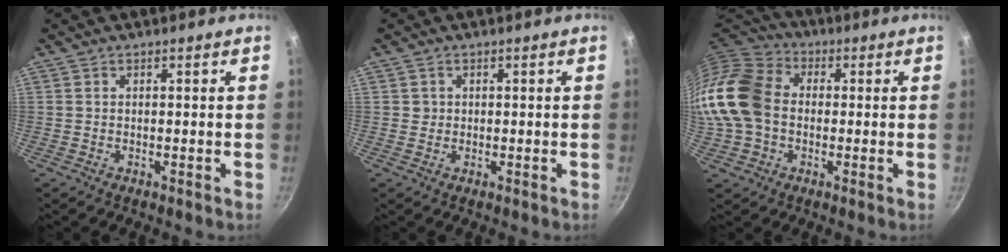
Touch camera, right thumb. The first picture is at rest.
{"total": 1.1, "force": [0.2, 1.1, 0.1], "torque": [0.007, 0.003, 0.002]}
{"total": 17.2, "force": [-0.7, 13.1, 11.2], "torque": [-0.218, 0.034, -0.026]}